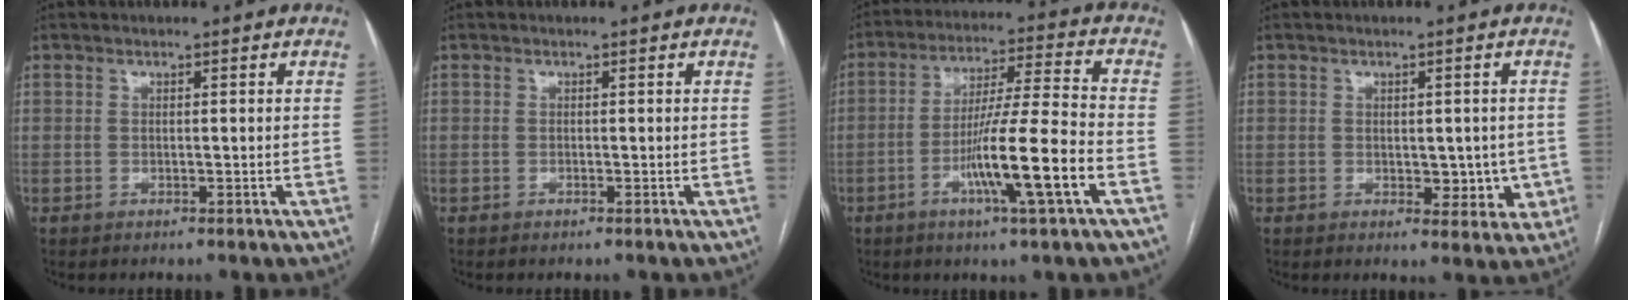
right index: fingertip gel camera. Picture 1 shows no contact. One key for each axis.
{"total": 0.0}
{"total": 13.2, "fx": -4.8, "fy": -0.8, "fz": 12.3, "tx": -0.220, "ty": -0.008, "tz": -0.087}
{"total": 4.9, "fx": -0.4, "fy": 3.0, "fz": 3.9, "tx": -0.036, "ty": 0.003, "tz": 0.004}